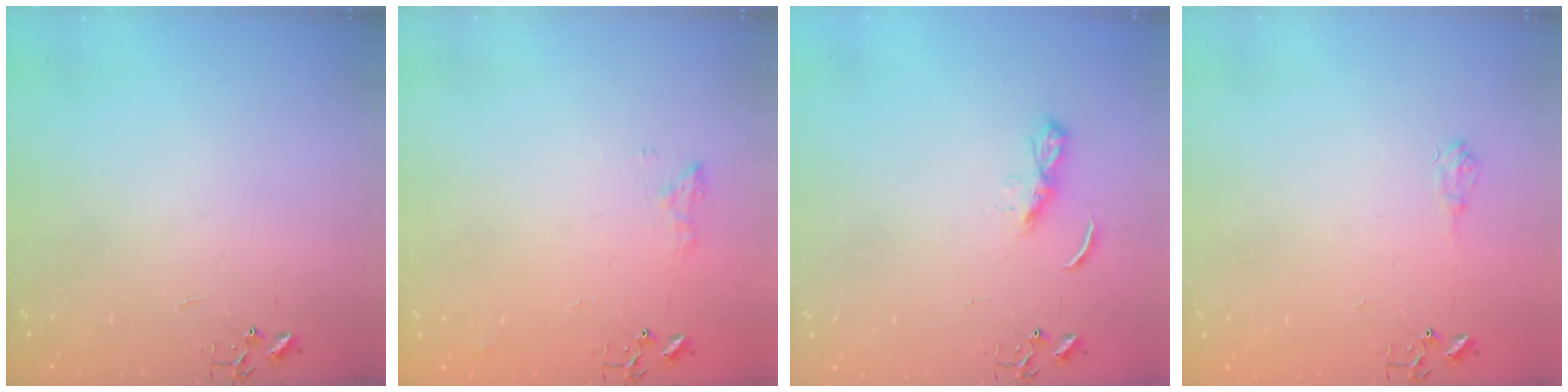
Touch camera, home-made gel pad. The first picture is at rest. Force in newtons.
{"total": 7.5, "press": 7.5, "slide": 0.5}
{"total": 5.3, "press": 5.3, "slide": 0.6}
{"total": 7.0, "press": 6.9, "slide": 0.9}